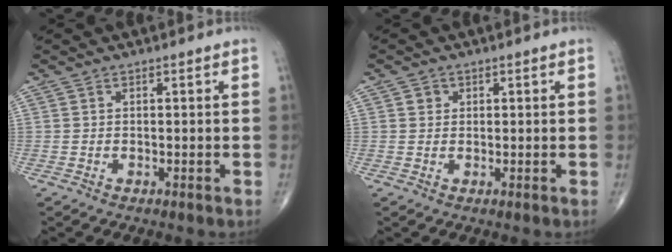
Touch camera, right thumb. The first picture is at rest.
{"total": 1.4, "force": [0.5, 1.3, 0.4], "torque": [0.003, 0.000, 0.004]}